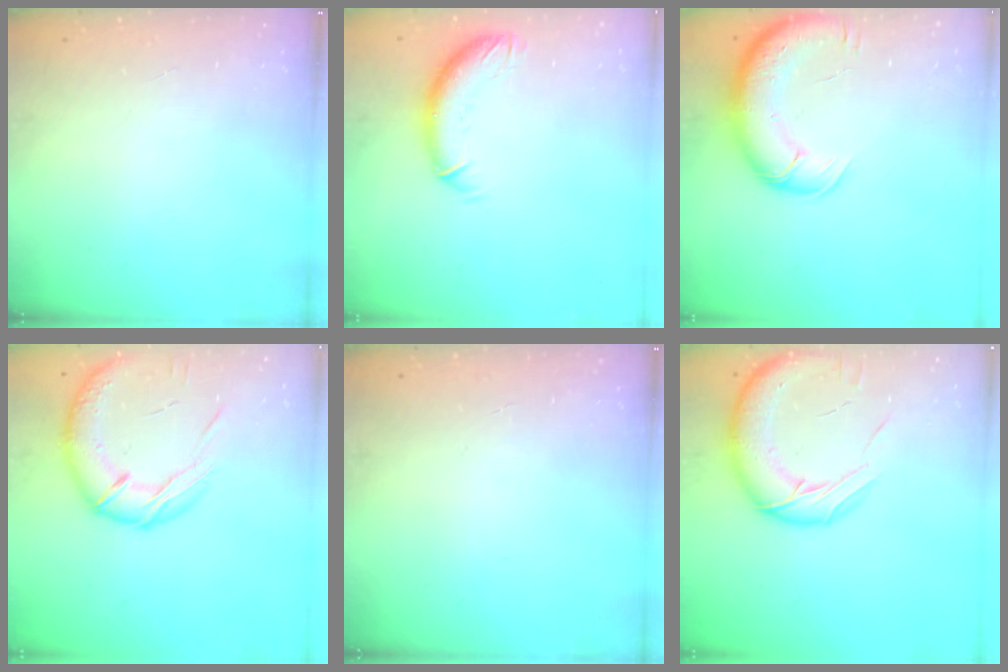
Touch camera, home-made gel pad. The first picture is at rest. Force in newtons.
{"total": 10.0, "press": 9.9, "slide": 1.9}
{"total": 13.2, "press": 12.8, "slide": 3.3}
{"total": 17.2, "press": 16.9, "slide": 3.1}
{"total": 0.0}
{"total": 16.1, "press": 15.8, "slide": 3.0}